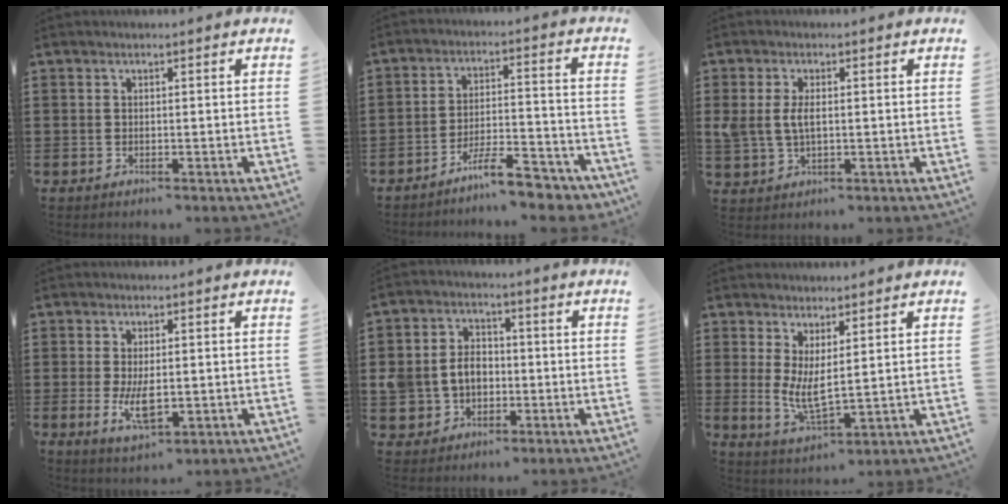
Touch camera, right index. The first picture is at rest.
{"total": 8.4, "force": [-7.2, 1.7, 4.1], "torque": [-0.064, 0.019, -0.133]}
{"total": 4.2, "force": [0.4, 2.3, 3.5], "torque": [-0.087, 0.003, 0.002]}
{"total": 5.2, "force": [-0.4, 2.4, 4.5], "torque": [-0.088, -0.008, -0.009]}
{"total": 6.5, "force": [-0.7, 5.7, 3.0], "torque": [-0.092, 0.012, -0.017]}
{"total": 5.0, "force": [1.4, 1.8, 4.5], "torque": [-0.087, -0.009, 0.025]}